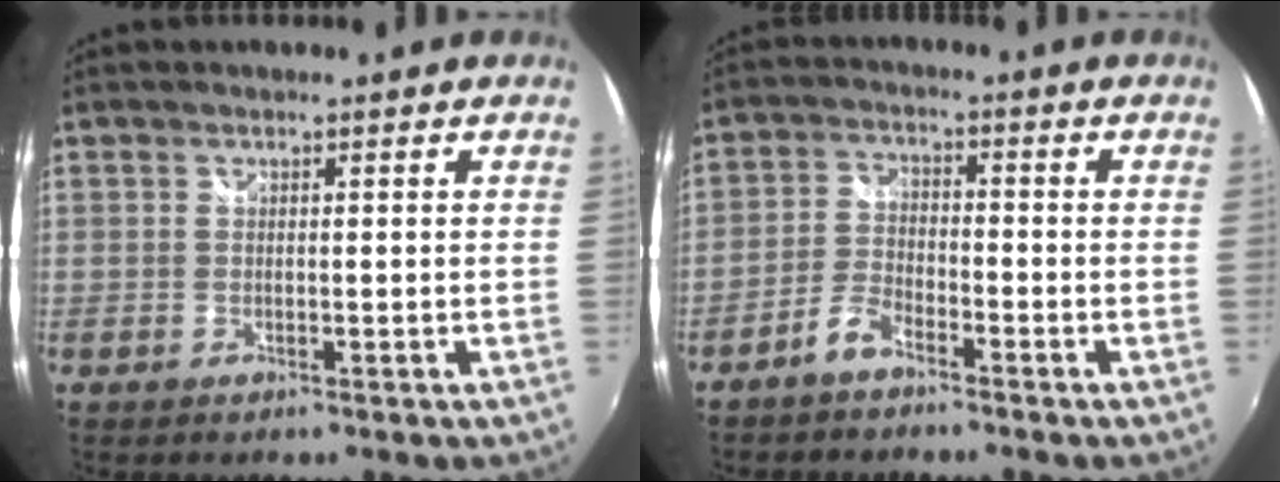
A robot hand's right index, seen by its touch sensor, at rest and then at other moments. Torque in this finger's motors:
{"motor_torque": [0.23, -0.26, 0.03, 0.01]}